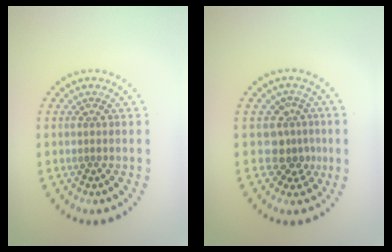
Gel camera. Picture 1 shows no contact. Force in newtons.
{"total": 2.8, "press": 2.0, "slide": 2.0}